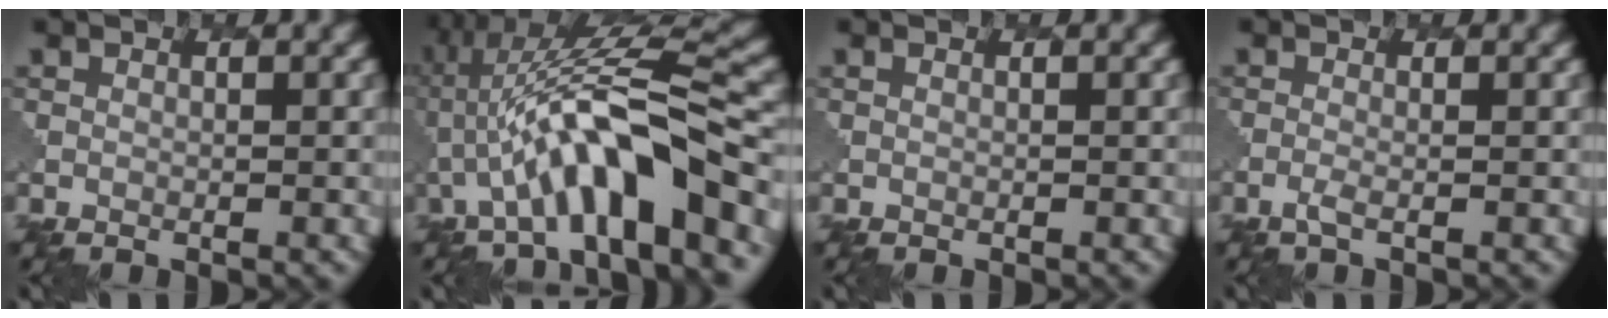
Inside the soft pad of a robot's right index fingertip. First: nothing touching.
{"total": 10.1, "force": [-2.3, 2.5, 9.5], "torque": [-0.162, 0.025, -0.034]}
{"total": 0.0}
{"total": 1.2, "force": [-0.4, 0.4, 1.0], "torque": [-0.016, 0.000, -0.015]}